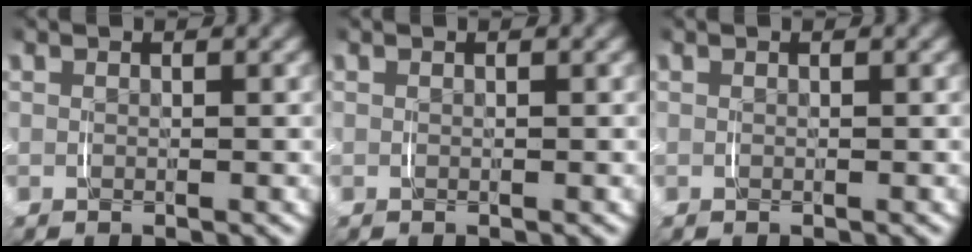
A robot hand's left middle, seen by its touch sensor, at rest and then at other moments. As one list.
[{"total": 0.0}, {"total": 0.0}]